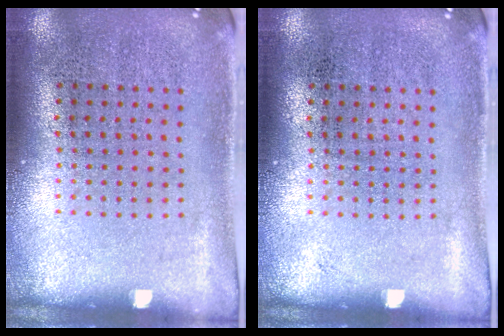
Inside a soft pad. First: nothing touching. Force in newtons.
{"total": 0.0}